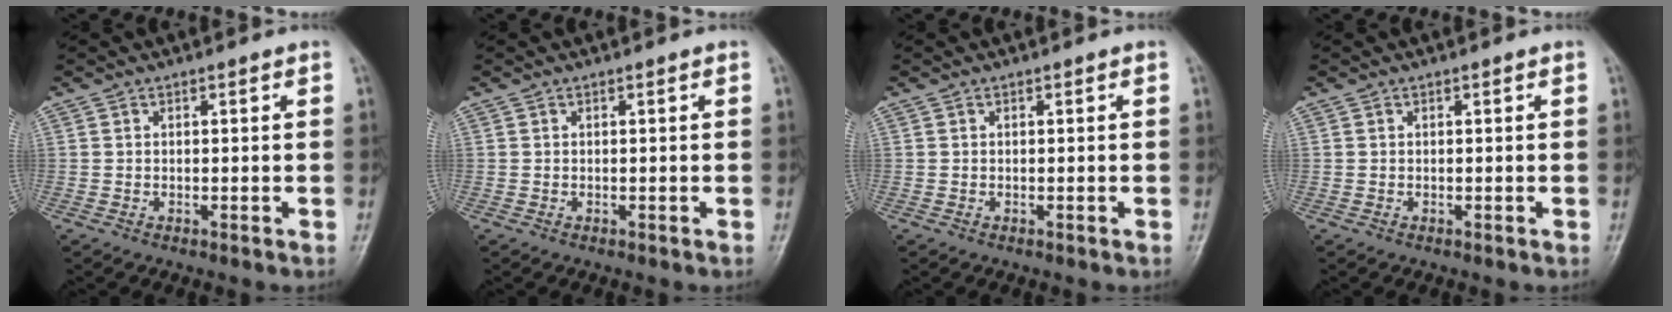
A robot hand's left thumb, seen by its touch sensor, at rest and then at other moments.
{"total": 0.0}
{"total": 0.0}
{"total": 0.0}